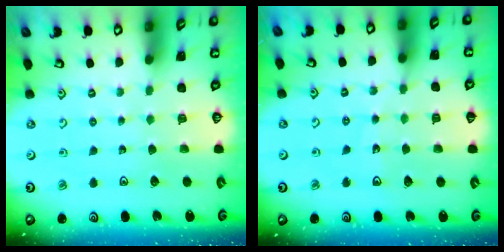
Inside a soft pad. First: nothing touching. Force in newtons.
{"total": 4.2, "press": 3.3, "slide": 2.5}